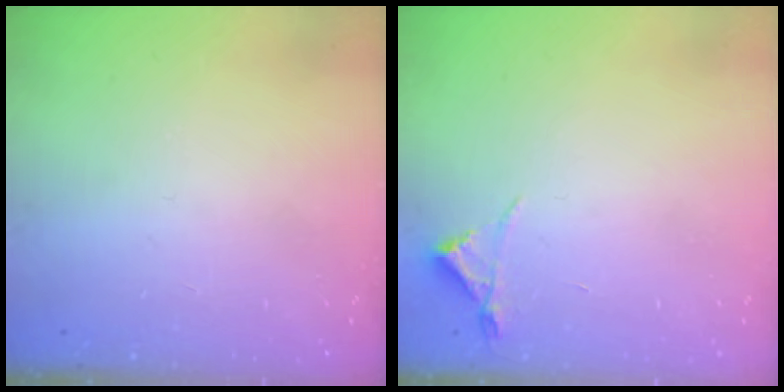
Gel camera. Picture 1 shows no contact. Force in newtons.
{"total": 3.0, "press": 2.9, "slide": 0.5}